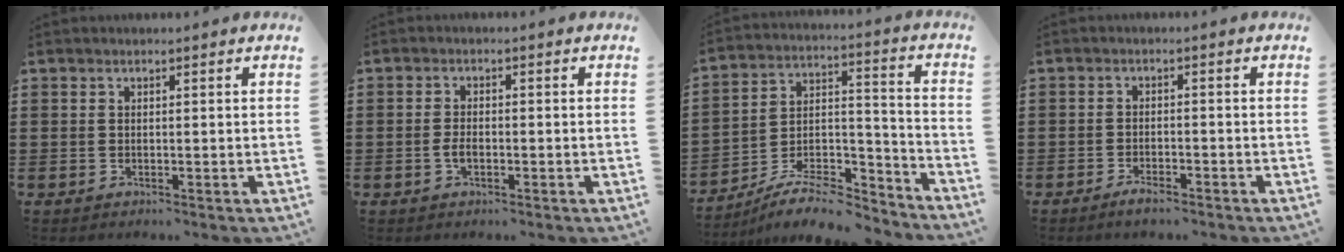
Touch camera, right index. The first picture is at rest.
{"total": 2.1, "force": [-0.7, 0.9, 1.7], "torque": [-0.041, -0.001, -0.016]}
{"total": 9.4, "force": [-8.3, 2.8, 3.5], "torque": [-0.041, 0.030, -0.154]}
{"total": 2.1, "force": [-1.9, 0.3, 0.8], "torque": [-0.015, 0.004, -0.037]}